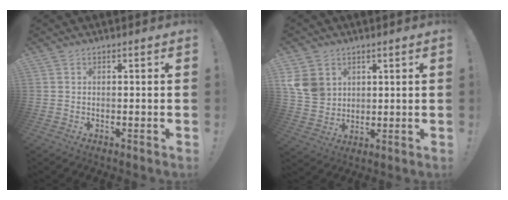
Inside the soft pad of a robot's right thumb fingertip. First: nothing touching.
{"total": 9.3, "force": [3.8, 7.7, 3.6], "torque": [-0.066, -0.019, 0.078]}